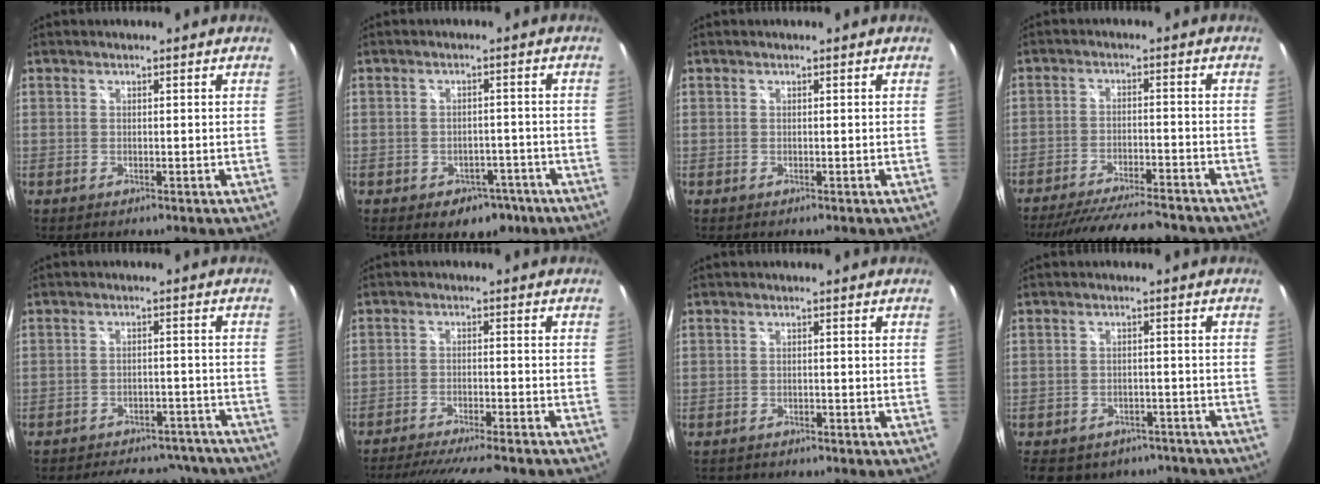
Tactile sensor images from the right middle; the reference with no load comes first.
{"total": 6.5, "force": [-3.8, 4.6, 2.5], "torque": [-0.051, 0.007, -0.036]}
{"total": 0.0}
{"total": 16.9, "force": [-14.9, 3.0, 7.5], "torque": [-0.149, -0.018, -0.221]}
{"total": 18.8, "force": [-16.4, 6.9, 6.1], "torque": [-0.130, 0.025, -0.195]}
{"total": 15.8, "force": [-13.9, 1.7, 7.5], "torque": [-0.148, -0.024, -0.210]}
{"total": 3.0, "force": [-2.7, 1.0, 0.7], "torque": [-0.020, -0.010, -0.044]}
{"total": 14.6, "force": [-11.2, 7.7, 5.4], "torque": [-0.125, 0.002, -0.144]}